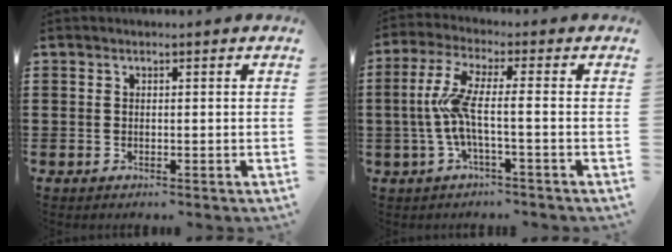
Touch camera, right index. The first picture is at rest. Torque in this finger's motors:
{"motor_torque": [1.30, -0.65, 0.47, 0.21]}